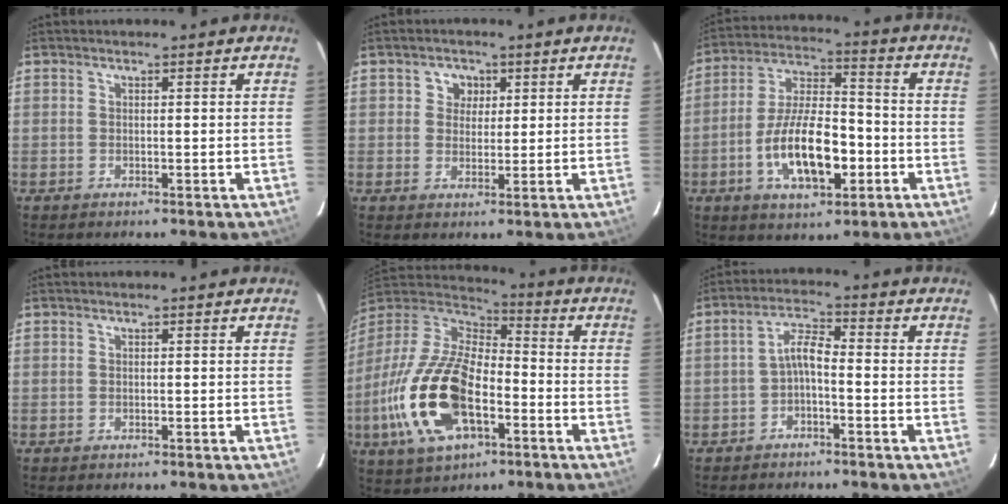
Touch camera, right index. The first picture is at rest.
{"total": 3.5, "force": [1.2, 3.2, 0.6], "torque": [0.001, 0.010, 0.019]}
{"total": 15.0, "force": [-4.6, 6.3, 12.8], "torque": [-0.248, 0.004, -0.075]}
{"total": 0.0}
{"total": 22.5, "force": [-7.4, 11.2, 18.1], "torque": [-0.394, -0.024, -0.136]}
{"total": 3.7, "force": [-1.8, 1.0, 3.0], "torque": [-0.067, 0.013, -0.033]}